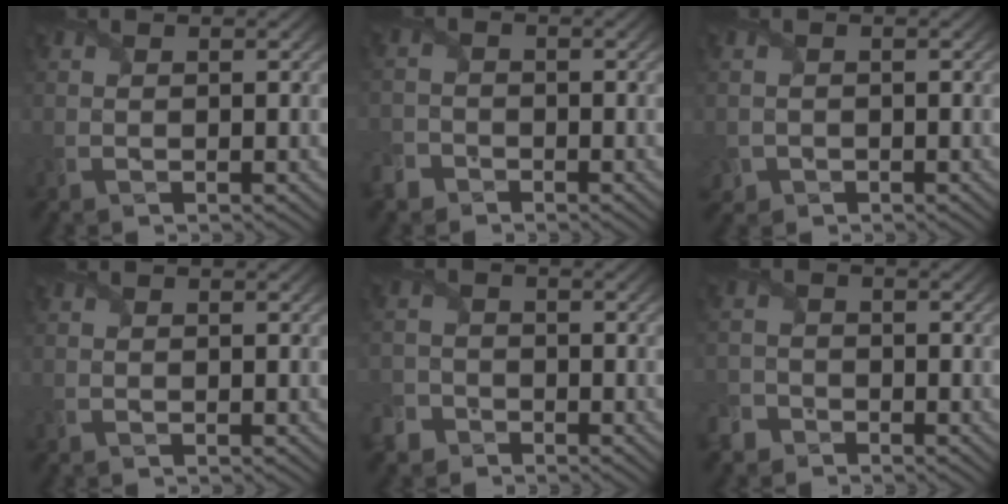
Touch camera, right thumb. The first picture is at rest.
{"total": 2.8, "force": [-2.0, 1.8, 0.7], "torque": [-0.020, -0.002, -0.052]}
{"total": 1.4, "force": [-0.7, 1.2, 0.1], "torque": [0.003, -0.006, -0.016]}
{"total": 0.0}
{"total": 3.7, "force": [-2.7, 2.4, 1.0], "torque": [-0.029, -0.002, -0.063]}
{"total": 3.2, "force": [-2.4, 1.9, 0.7], "torque": [-0.021, -0.002, -0.059]}